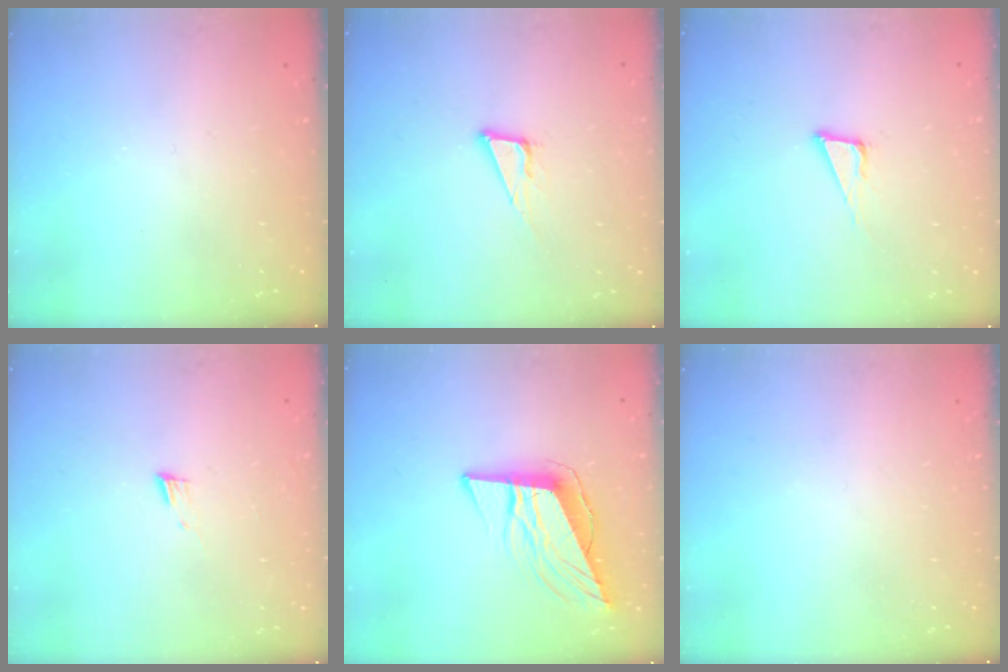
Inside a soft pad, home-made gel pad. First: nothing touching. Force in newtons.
{"total": 7.2, "press": 6.8, "slide": 2.6}
{"total": 5.5, "press": 4.7, "slide": 2.8}
{"total": 4.9, "press": 4.9, "slide": 0.5}
{"total": 11.4, "press": 10.8, "slide": 3.6}
{"total": 0.0}